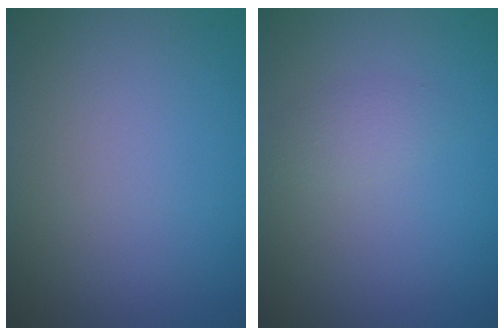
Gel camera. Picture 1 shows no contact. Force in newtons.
{"total": 1.3, "press": 1.3, "slide": 0.1}